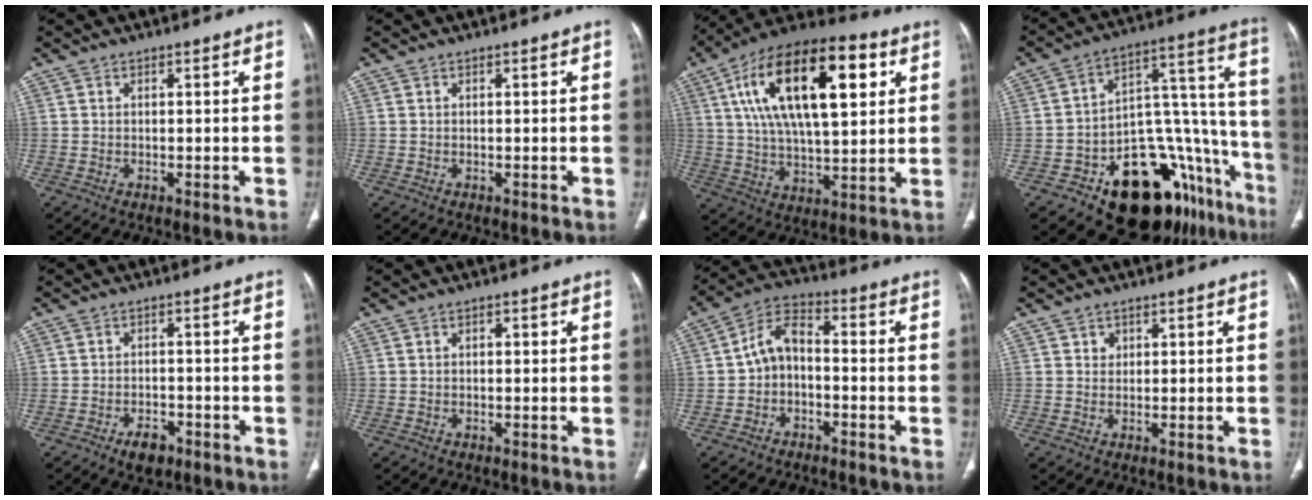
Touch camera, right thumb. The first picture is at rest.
{"total": 0.0}
{"total": 25.8, "force": [8.2, 11.0, 21.8], "torque": [-0.373, 0.005, 0.132]}
{"total": 26.2, "force": [-14.2, 13.4, 17.4], "torque": [-0.124, 0.133, -0.196]}
{"total": 4.4, "force": [-2.7, 2.5, 2.5], "torque": [-0.032, 0.012, -0.039]}
{"total": 0.9, "force": [0.2, 0.4, 0.8], "torque": [-0.016, 0.003, 0.004]}
{"total": 7.2, "force": [-1.4, 4.7, 5.2], "torque": [-0.086, 0.034, -0.040]}
{"total": 1.6, "force": [0.7, 1.4, 0.4], "torque": [0.004, -0.002, 0.008]}